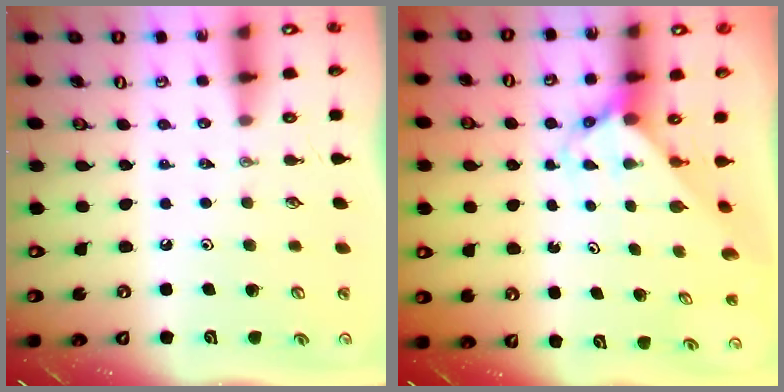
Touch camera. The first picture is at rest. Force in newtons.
{"total": 3.6, "press": 3.5, "slide": 0.4}